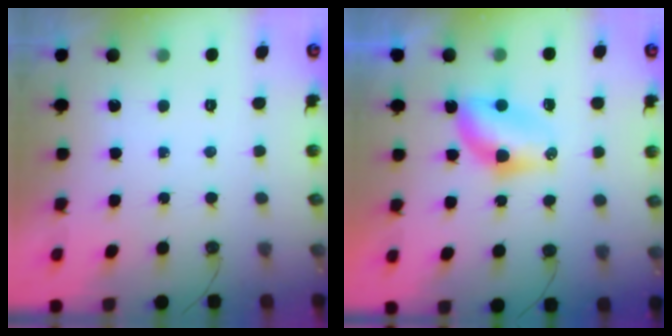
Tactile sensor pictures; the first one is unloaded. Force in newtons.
{"total": 7.7, "press": 7.1, "slide": 3.0}